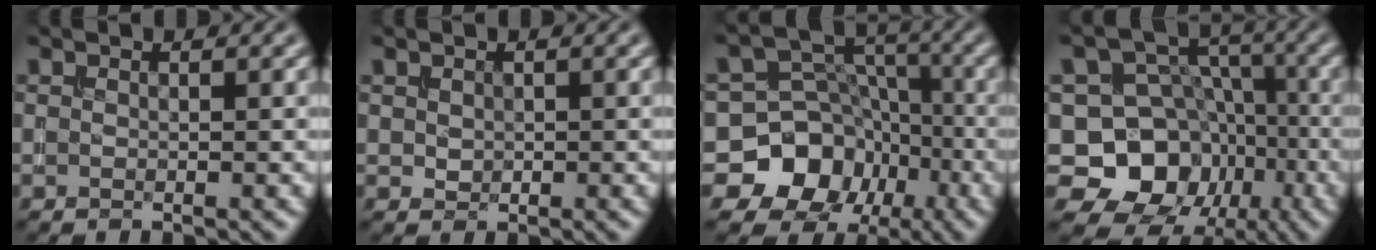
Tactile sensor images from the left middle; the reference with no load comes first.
{"total": 0.6, "force": [0.2, 0.5, 0.0], "torque": [0.000, -0.003, 0.010]}
{"total": 12.0, "force": [-5.2, 10.5, 2.3], "torque": [-0.050, -0.005, -0.110]}
{"total": 11.2, "force": [-3.9, 9.5, 4.5], "torque": [-0.059, 0.017, -0.100]}